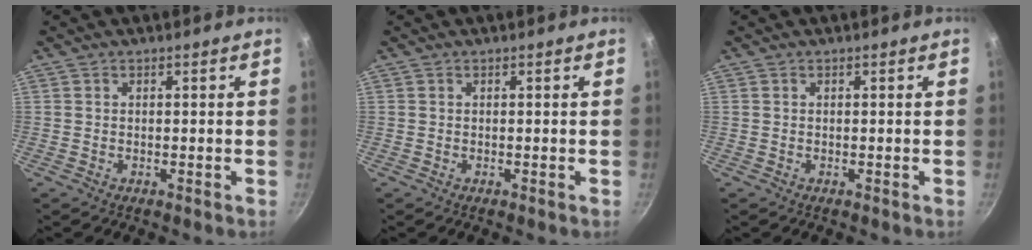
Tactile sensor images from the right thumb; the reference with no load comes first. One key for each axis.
{"total": 0.0}
{"total": 0.0}